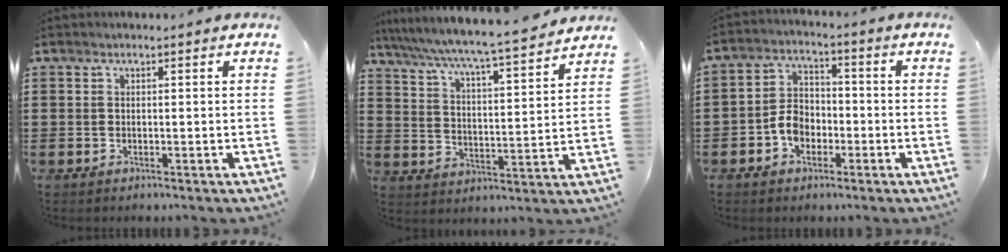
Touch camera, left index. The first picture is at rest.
{"total": 5.6, "force": [5.1, -0.5, 2.1], "torque": [-0.065, -0.043, 0.078]}
{"total": 5.2, "force": [-2.2, 3.8, 2.8], "torque": [-0.069, 0.010, -0.046]}